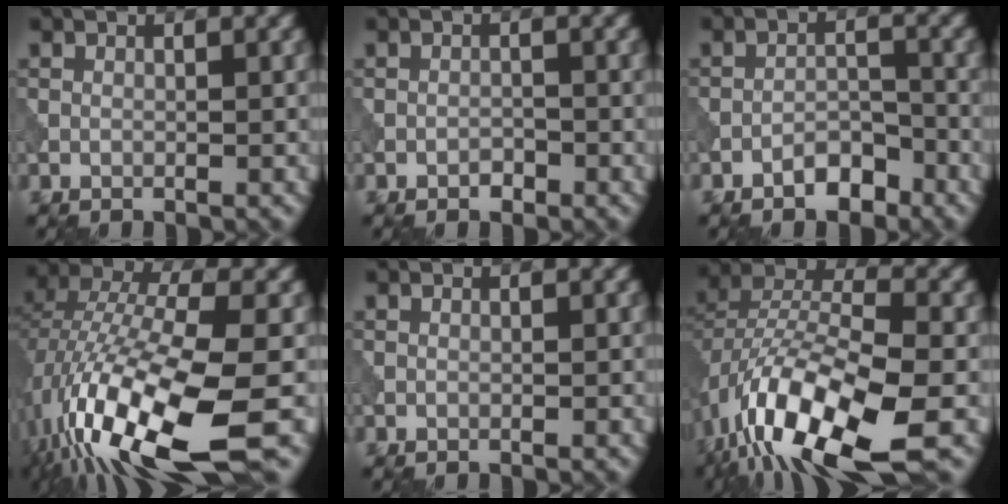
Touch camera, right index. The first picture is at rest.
{"total": 0.9, "force": [-0.6, 0.5, 0.5], "torque": [-0.006, 0.000, -0.012]}
{"total": 2.7, "force": [-2.0, 1.1, 1.4], "torque": [-0.015, 0.010, -0.037]}
{"total": 16.5, "force": [-6.3, 5.0, 14.4], "torque": [-0.302, -0.012, -0.110]}
{"total": 0.0}
{"total": 14.2, "force": [-6.7, 5.3, 11.3], "torque": [-0.217, -0.011, -0.124]}